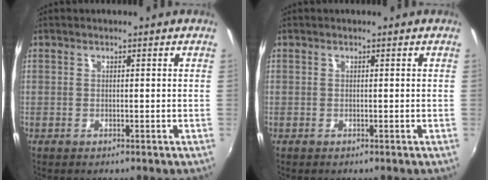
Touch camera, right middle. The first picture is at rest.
{"total": 0.0}